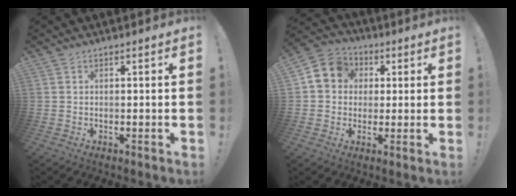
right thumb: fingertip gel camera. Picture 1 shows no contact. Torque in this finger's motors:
{"motor_torque": [0.80, 0.97, 0.34, -0.34, 0.00]}